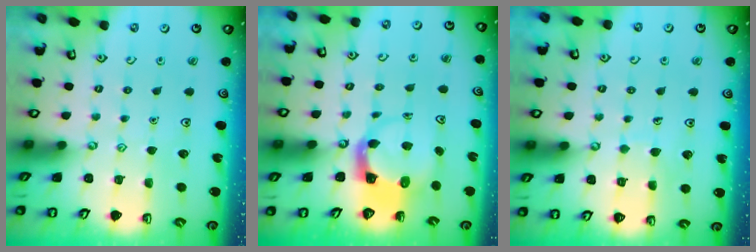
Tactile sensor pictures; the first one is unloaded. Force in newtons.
{"total": 3.7, "press": 3.7, "slide": 0.6}
{"total": 5.1, "press": 5.1, "slide": 0.5}